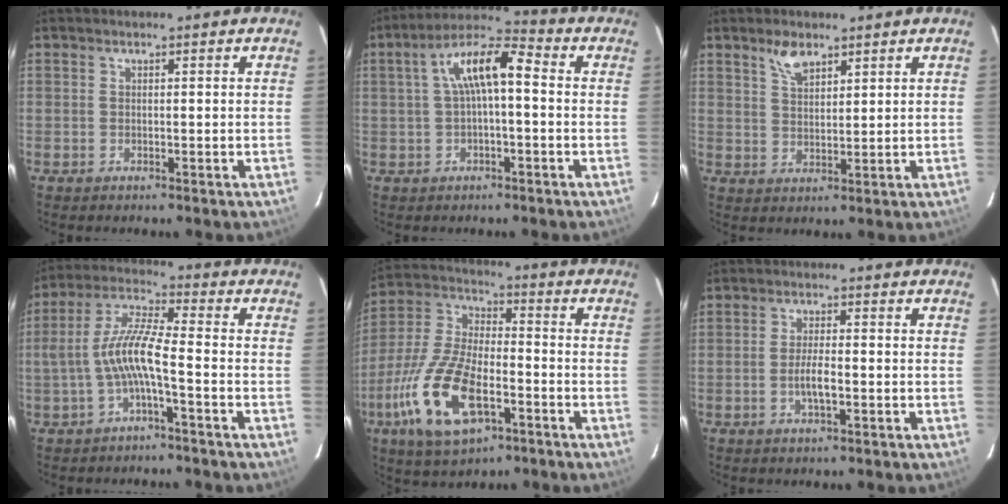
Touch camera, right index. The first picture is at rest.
{"total": 9.3, "force": [0.6, 3.0, 8.8], "torque": [-0.166, 0.029, 0.010]}
{"total": 4.4, "force": [3.1, 2.0, 2.4], "torque": [-0.042, 0.005, 0.058]}
{"total": 8.7, "force": [-2.6, 1.1, 8.2], "torque": [-0.187, 0.015, -0.047]}
{"total": 18.3, "force": [-8.0, 7.7, 14.5], "torque": [-0.320, -0.017, -0.149]}
{"total": 3.6, "force": [-1.2, 0.9, 3.3], "torque": [-0.065, -0.003, -0.020]}